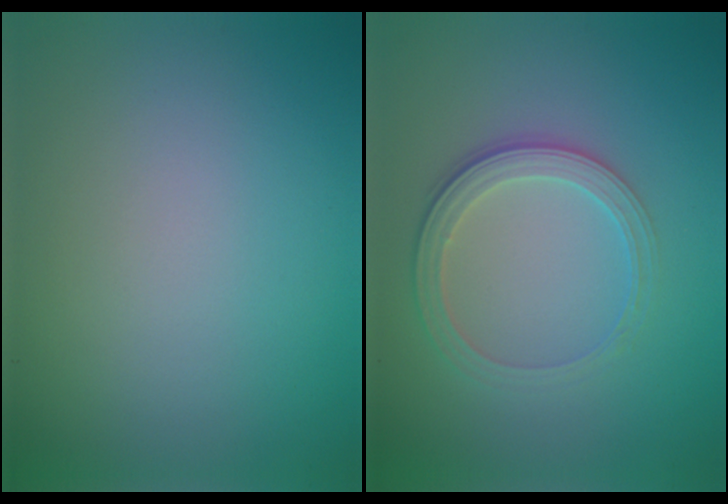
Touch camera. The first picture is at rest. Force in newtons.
{"total": 2.8, "press": 2.6, "slide": 1.1}